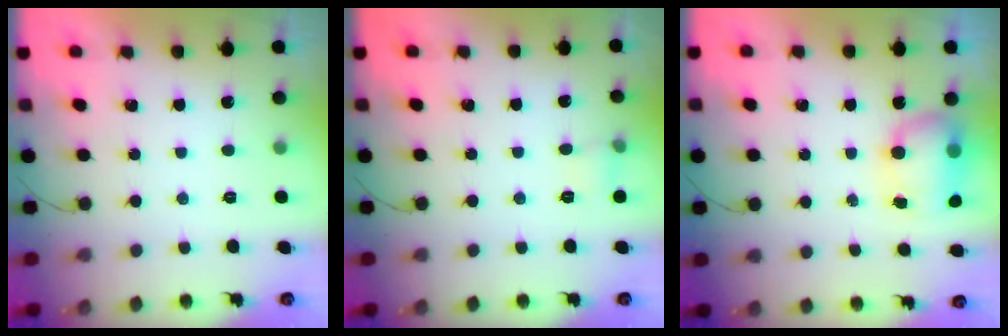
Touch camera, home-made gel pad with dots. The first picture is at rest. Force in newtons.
{"total": 5.1, "press": 4.8, "slide": 1.6}
{"total": 8.2, "press": 8.1, "slide": 1.3}